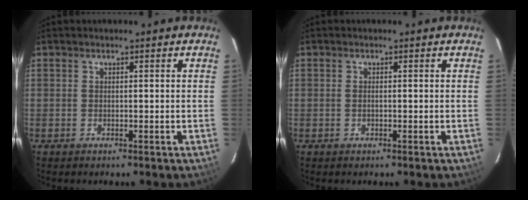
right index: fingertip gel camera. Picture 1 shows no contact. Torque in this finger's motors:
{"motor_torque": [-0.21, 0.29, -0.04, 0.00]}